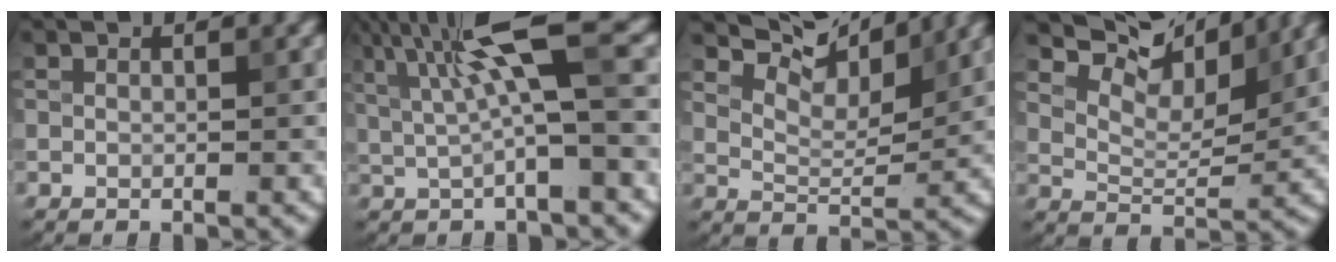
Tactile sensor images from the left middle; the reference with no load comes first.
{"total": 7.4, "force": [1.8, 1.4, 7.0], "torque": [-0.128, 0.013, 0.033]}
{"total": 5.9, "force": [4.6, 2.0, 3.3], "torque": [-0.060, 0.001, 0.061]}
{"total": 6.7, "force": [4.6, 2.7, 4.1], "torque": [-0.069, 0.000, 0.067]}